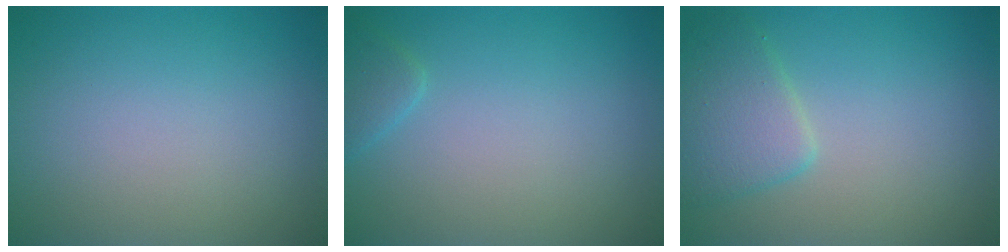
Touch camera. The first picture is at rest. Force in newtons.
{"total": 1.4, "press": 1.4, "slide": 0.1}
{"total": 3.5, "press": 3.5, "slide": 0.2}